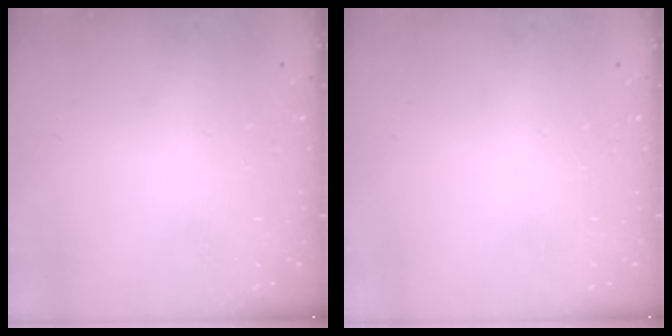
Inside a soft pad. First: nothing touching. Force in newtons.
{"total": 0.0}